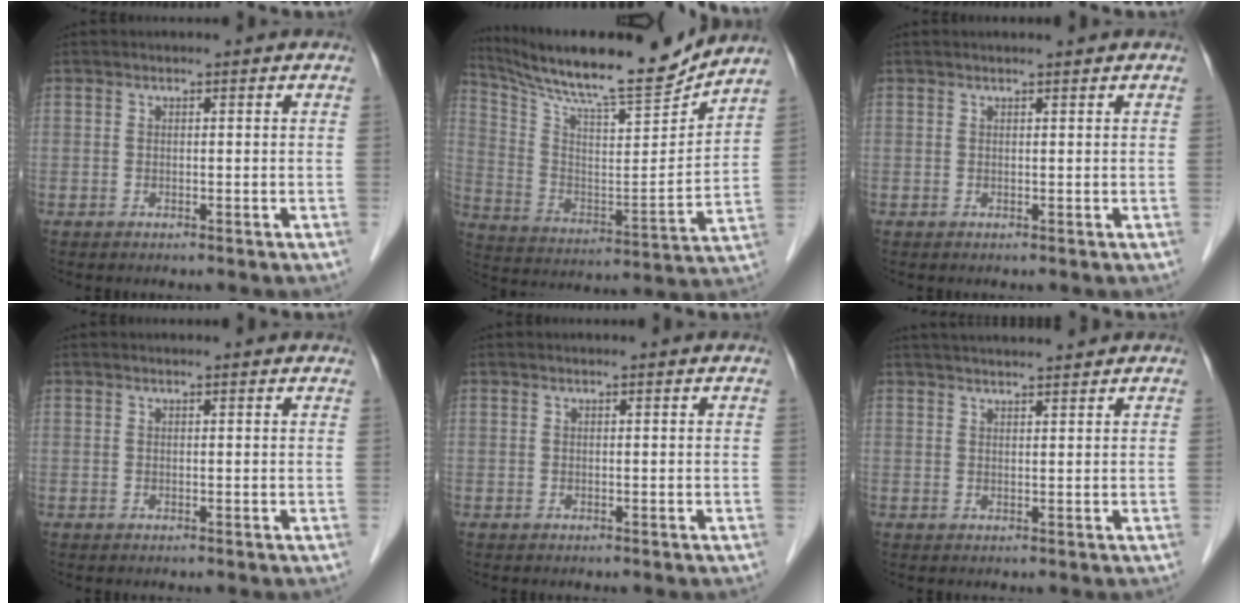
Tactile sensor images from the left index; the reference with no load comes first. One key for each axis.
{"total": 19.2, "fx": 17.7, "fy": 0.5, "fz": 7.3, "tx": -0.145, "ty": -0.035, "tz": 0.290}
{"total": 1.0, "fx": 1.0, "fy": -0.1, "fz": 0.3, "tx": -0.007, "ty": 0.007, "tz": 0.017}
{"total": 2.2, "fx": 2.2, "fy": 0.3, "fz": 0.6, "tx": -0.015, "ty": 0.011, "tz": 0.019}
{"total": 0.7, "fx": 0.7, "fy": 0.0, "fz": 0.2, "tx": -0.009, "ty": 0.004, "tz": 0.009}
{"total": 8.5, "fx": 7.9, "fy": 0.5, "fz": 3.1, "tx": -0.047, "ty": 0.030, "tz": 0.112}